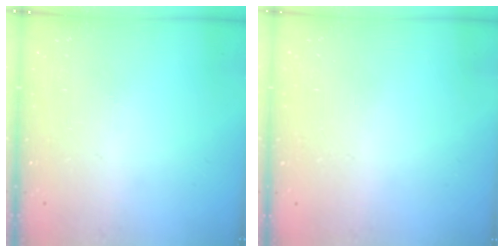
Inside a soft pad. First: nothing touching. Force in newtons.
{"total": 0.5, "press": 0.5, "slide": 0.1}